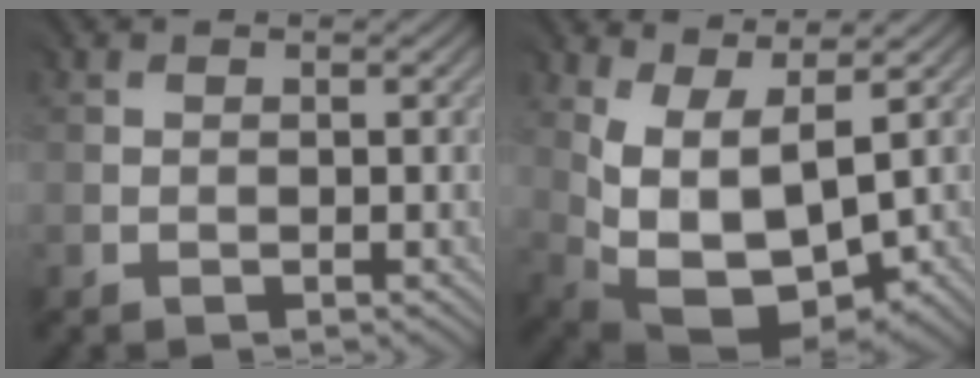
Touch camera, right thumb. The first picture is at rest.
{"total": 9.8, "force": [1.5, 5.4, 8.0], "torque": [-0.161, -0.018, 0.046]}